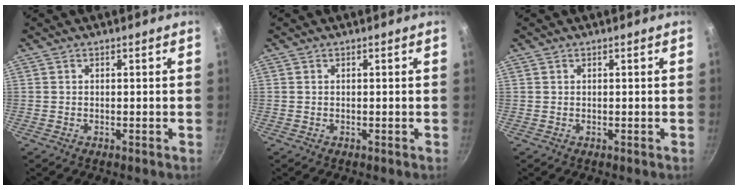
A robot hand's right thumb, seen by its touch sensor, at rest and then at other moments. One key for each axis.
{"total": 0.0}
{"total": 0.0}